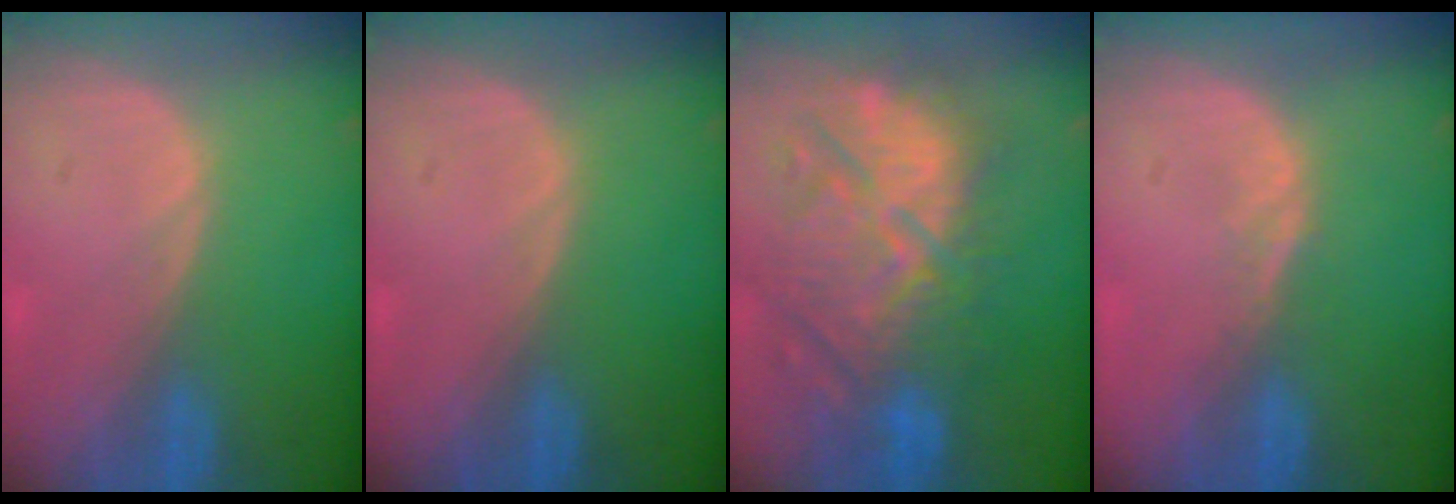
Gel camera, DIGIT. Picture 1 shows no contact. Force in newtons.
{"total": 0.0}
{"total": 12.1, "press": 11.6, "slide": 3.2}
{"total": 1.5, "press": 1.2, "slide": 0.9}